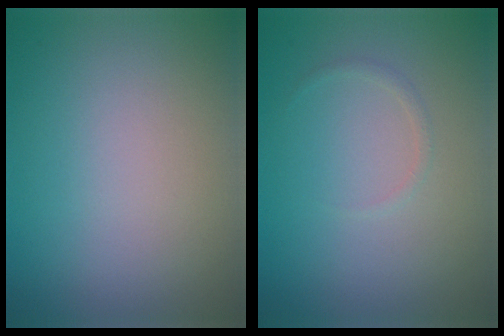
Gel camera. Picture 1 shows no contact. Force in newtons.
{"total": 0.6, "press": 0.6, "slide": 0.1}